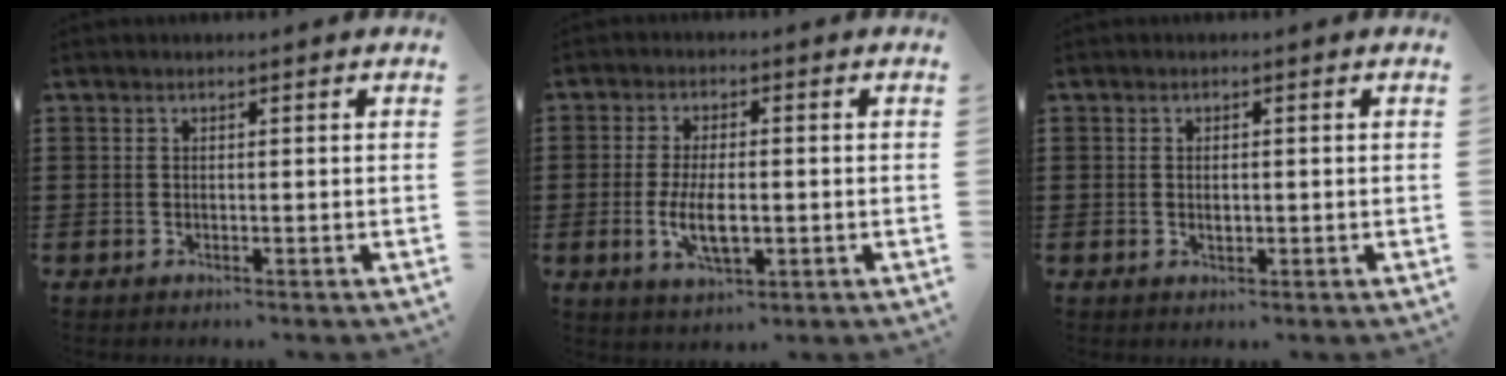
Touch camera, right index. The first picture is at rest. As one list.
[{"total": 6.3, "force": [-1.1, 2.7, 5.6], "torque": [-0.108, -0.006, -0.025]}, {"total": 1.3, "force": [0.0, 0.6, 1.2], "torque": [-0.022, 0.004, -0.001]}]